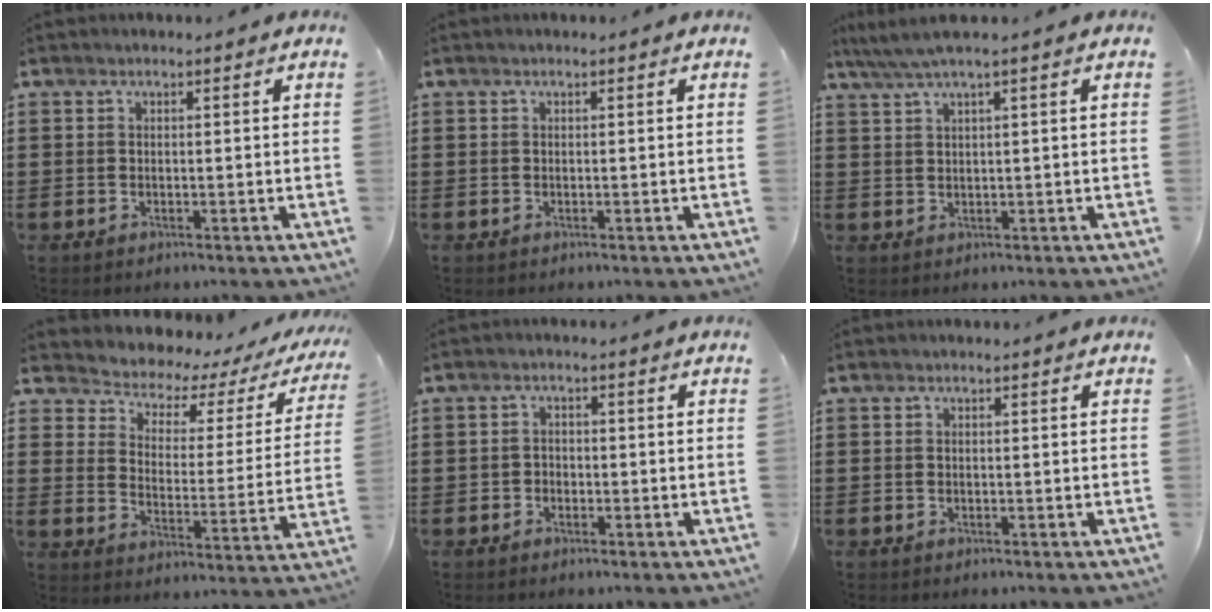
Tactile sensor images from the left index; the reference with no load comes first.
{"total": 0.0}
{"total": 2.5, "force": [1.1, -0.2, 2.2], "torque": [-0.043, -0.002, 0.019]}
{"total": 3.2, "force": [2.8, 1.3, 0.8], "torque": [-0.040, -0.031, 0.036]}
{"total": 1.3, "force": [-0.8, 1.0, 0.1], "torque": [-0.008, 0.002, -0.020]}
{"total": 0.0}